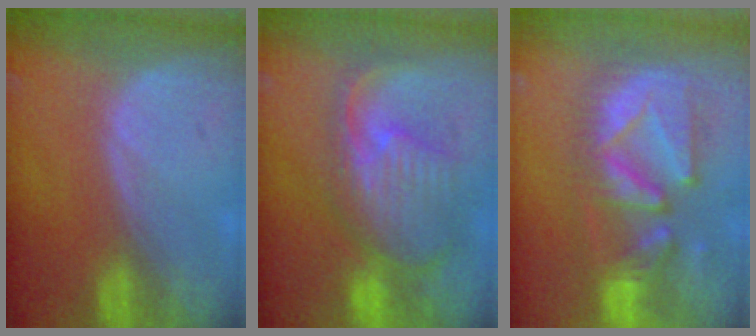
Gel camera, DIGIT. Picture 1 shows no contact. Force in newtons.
{"total": 10.7, "press": 9.5, "slide": 5.0}
{"total": 12.1, "press": 11.0, "slide": 5.1}